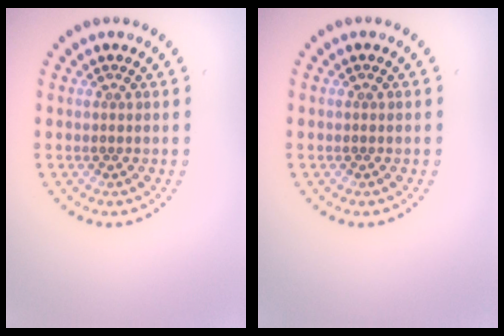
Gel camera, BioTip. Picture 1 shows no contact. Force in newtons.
{"total": 0.0}